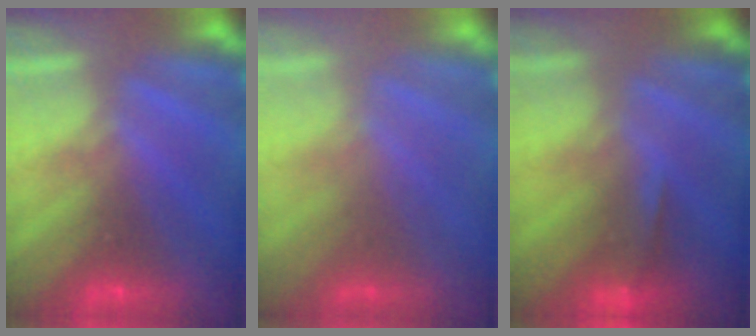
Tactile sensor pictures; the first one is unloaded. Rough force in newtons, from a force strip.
{"total": 2.2}
{"total": 4.6}